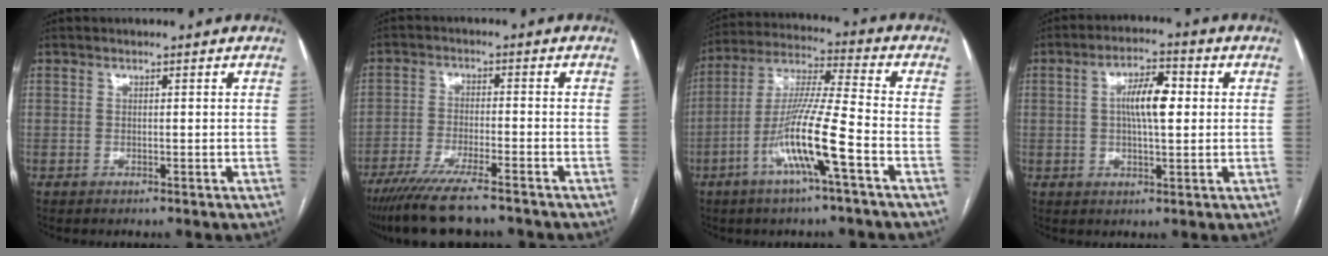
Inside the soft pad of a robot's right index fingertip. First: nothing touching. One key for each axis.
{"total": 11.3, "fx": -9.0, "fy": 1.4, "fz": 6.7, "tx": -0.111, "ty": -0.026, "tz": -0.148}
{"total": 13.1, "fx": -5.1, "fy": -0.4, "fz": 12.1, "tx": -0.239, "ty": -0.001, "tz": -0.100}
{"total": 7.1, "fx": 0.9, "fy": 2.1, "fz": 6.8, "tx": -0.122, "ty": 0.017, "tz": 0.013}